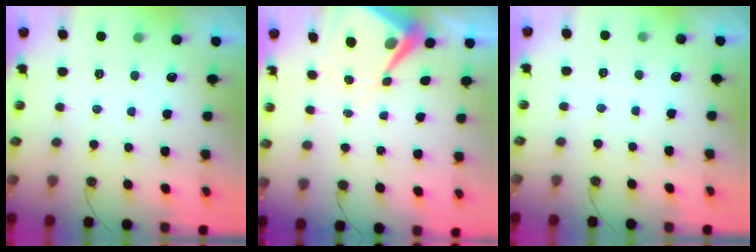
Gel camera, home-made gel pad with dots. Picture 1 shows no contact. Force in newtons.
{"total": 7.1, "press": 7.0, "slide": 0.7}
{"total": 2.0, "press": 2.0, "slide": 0.3}